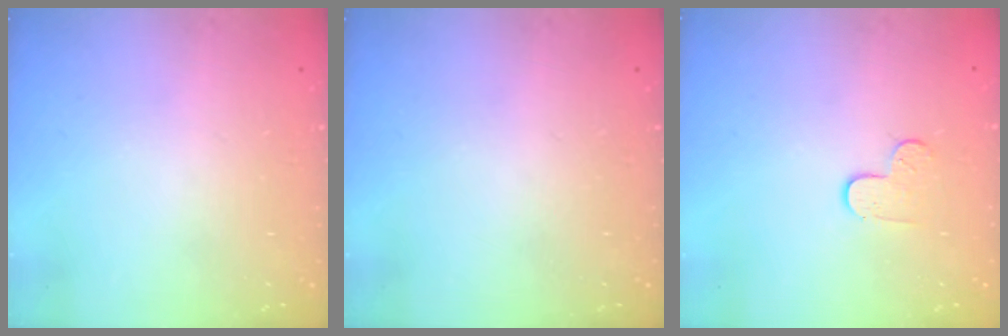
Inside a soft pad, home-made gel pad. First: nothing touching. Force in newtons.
{"total": 0.0}
{"total": 4.3, "press": 4.3, "slide": 0.4}